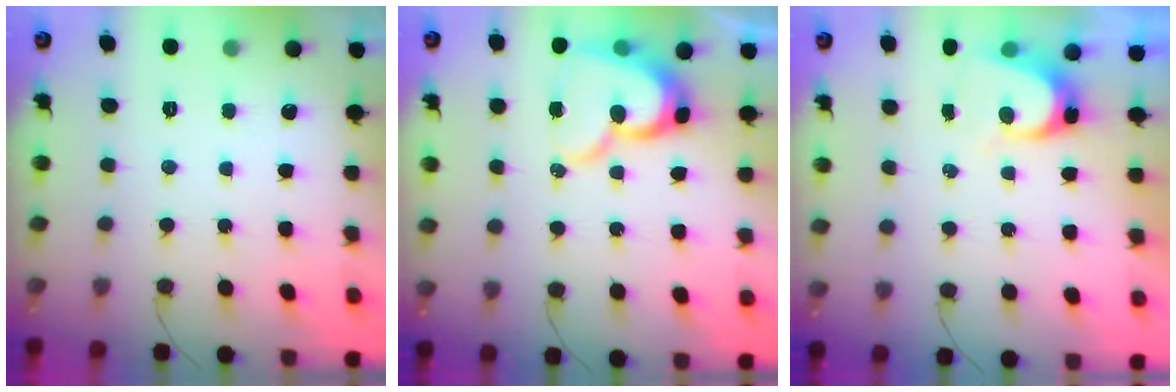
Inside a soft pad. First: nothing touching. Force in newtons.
{"total": 14.3, "press": 14.2, "slide": 1.6}
{"total": 4.4, "press": 4.4, "slide": 0.5}